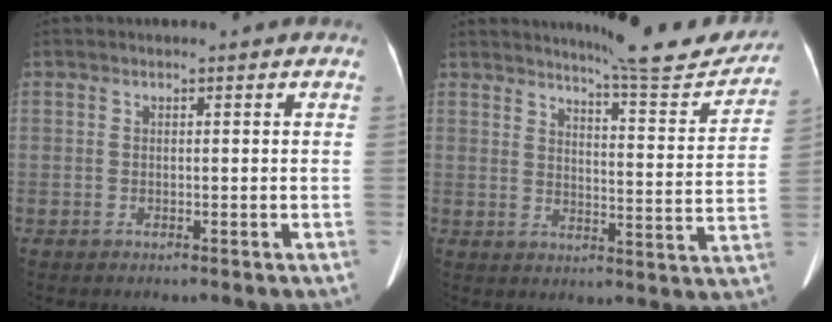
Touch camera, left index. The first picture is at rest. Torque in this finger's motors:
{"motor_torque": [0.80, -1.34, 0.02, 0.02]}